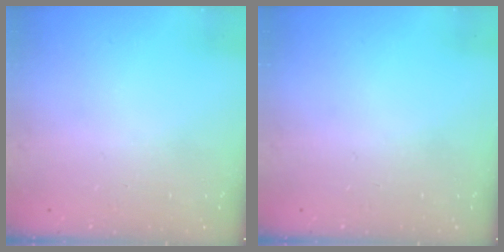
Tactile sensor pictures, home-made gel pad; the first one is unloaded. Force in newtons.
{"total": 0.0}